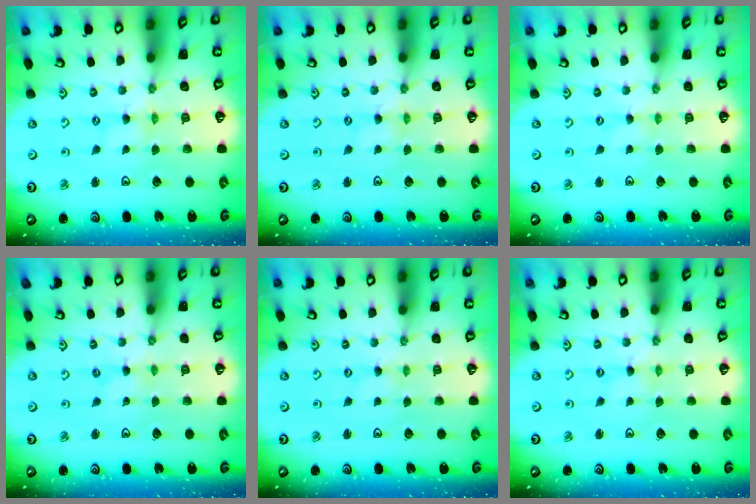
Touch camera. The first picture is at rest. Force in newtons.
{"total": 0.0}
{"total": 0.0}
{"total": 0.0}
{"total": 0.0}
{"total": 0.0}